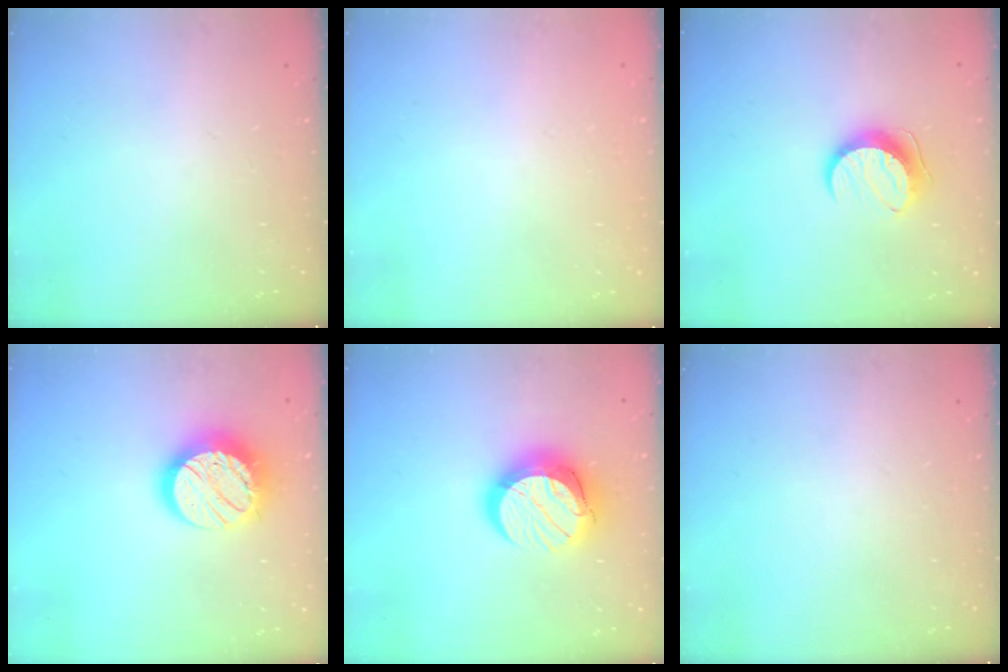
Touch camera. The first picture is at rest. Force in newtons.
{"total": 0.5, "press": 0.5, "slide": 0.1}
{"total": 9.4, "press": 9.4, "slide": 0.1}
{"total": 14.8, "press": 14.8, "slide": 0.6}
{"total": 14.6, "press": 14.6, "slide": 1.2}
{"total": 0.0}